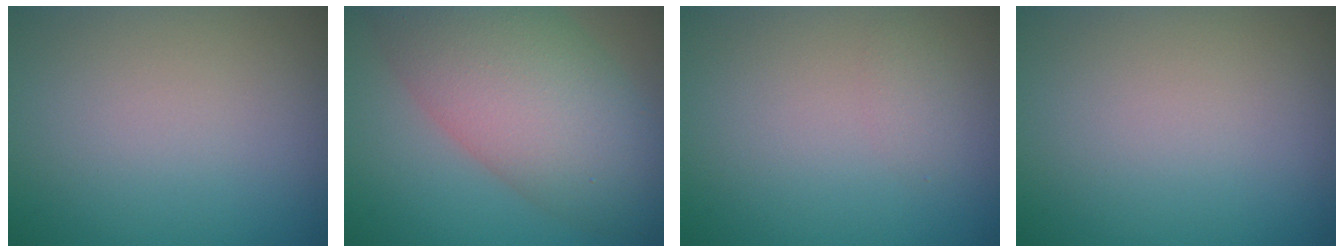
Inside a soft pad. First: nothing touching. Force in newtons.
{"total": 10.3, "press": 10.3, "slide": 0.4}
{"total": 0.8, "press": 0.8, "slide": 0.0}
{"total": 0.0}